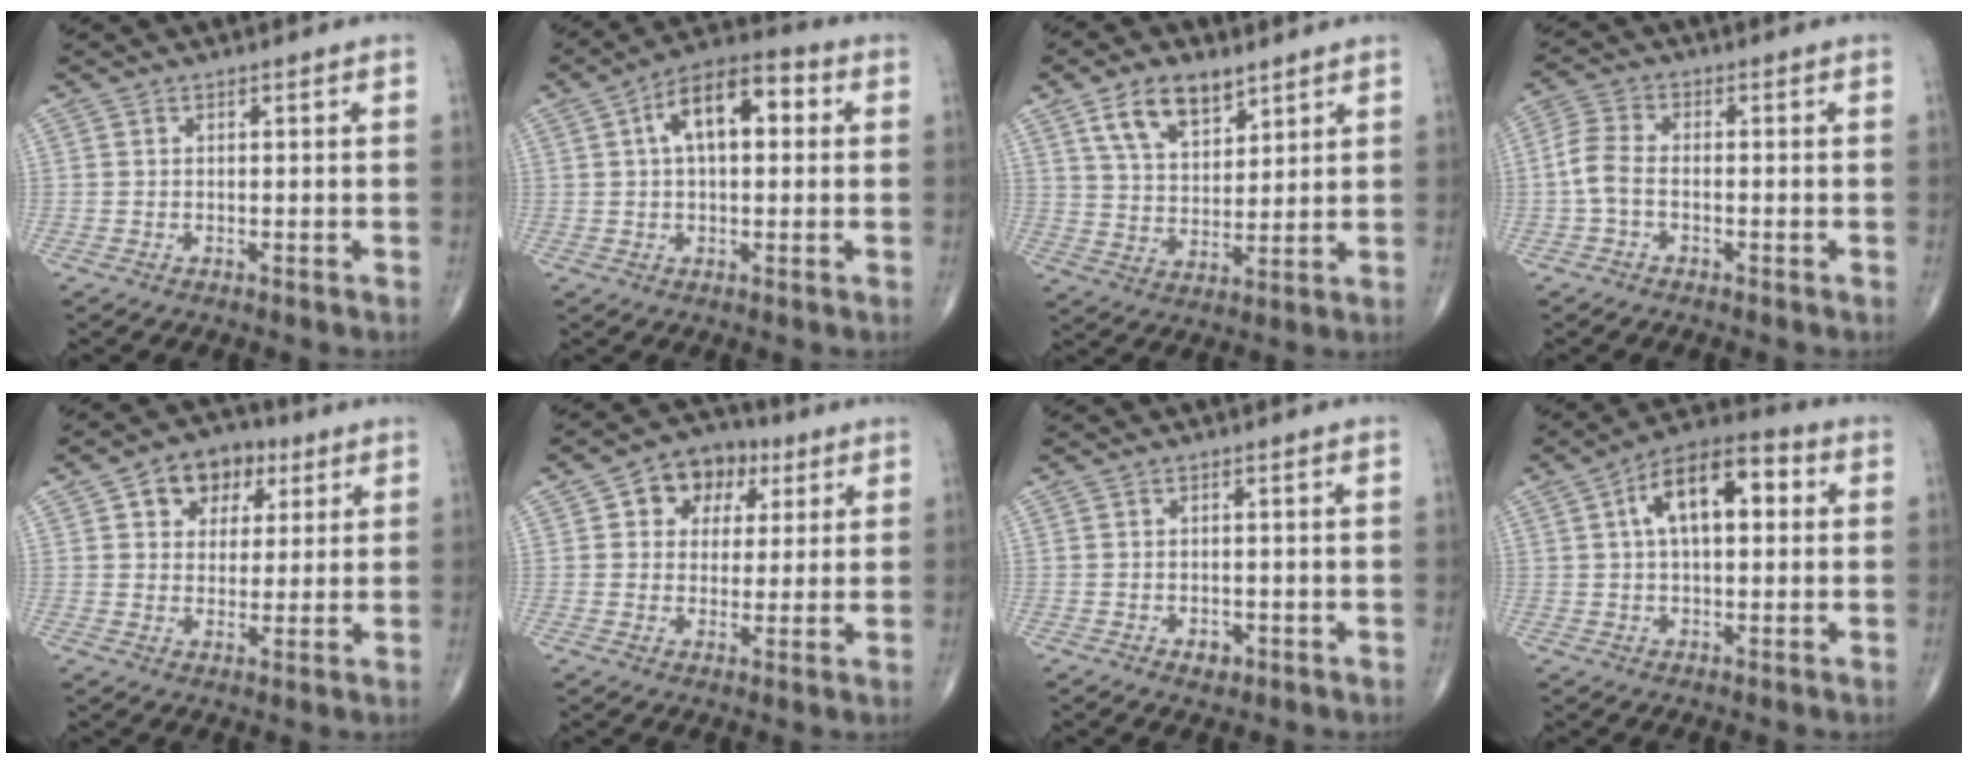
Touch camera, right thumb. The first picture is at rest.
{"total": 11.7, "force": [2.5, 6.0, 9.7], "torque": [-0.148, 0.029, 0.031]}
{"total": 10.3, "force": [6.2, 5.5, 6.2], "torque": [-0.090, -0.030, 0.119]}
{"total": 6.0, "force": [-1.4, 3.4, 4.7], "torque": [-0.109, 0.021, -0.037]}
{"total": 9.5, "force": [4.0, 7.0, 4.9], "torque": [-0.032, -0.003, 0.058]}
{"total": 9.7, "force": [3.6, 7.5, 5.0], "torque": [-0.030, 0.001, 0.051]}
{"total": 1.9, "force": [-0.8, 1.3, 1.1], "torque": [-0.007, 0.002, -0.007]}
{"total": 13.0, "force": [2.9, 6.6, 10.9], "torque": [-0.169, 0.029, 0.037]}